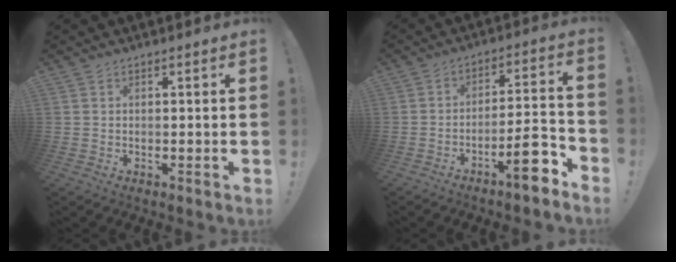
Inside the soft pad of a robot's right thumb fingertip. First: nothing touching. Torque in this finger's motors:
{"motor_torque": [2.36, 1.82, 1.24, -1.53, 0.58]}